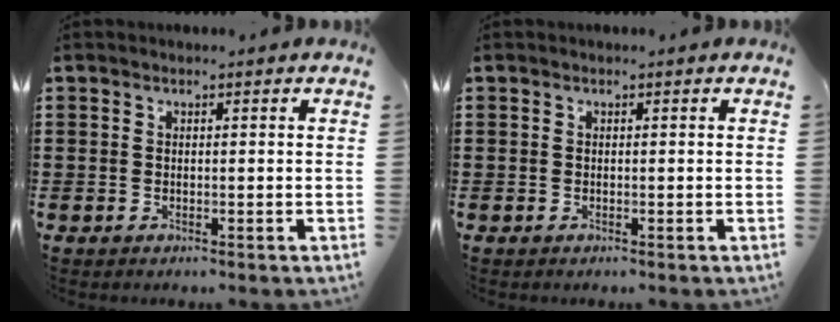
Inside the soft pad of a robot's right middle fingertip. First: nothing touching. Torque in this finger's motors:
{"motor_torque": [0.22, -0.20, -0.04, -0.01]}